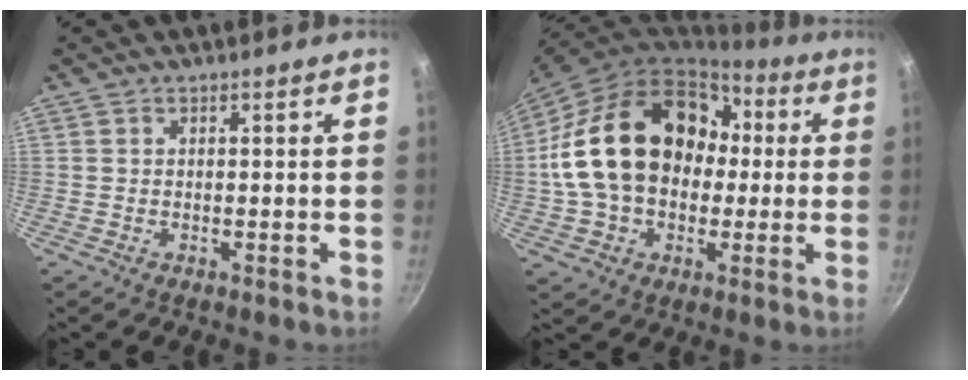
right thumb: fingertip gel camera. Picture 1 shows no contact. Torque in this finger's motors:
{"motor_torque": [0.62, 4.38, 2.43, -0.34, 0.89]}